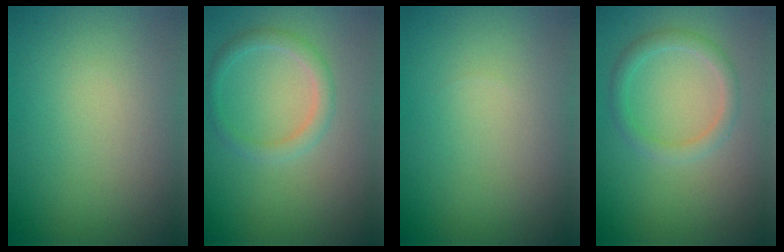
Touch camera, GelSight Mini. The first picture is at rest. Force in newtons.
{"total": 1.9, "press": 1.9, "slide": 0.2}
{"total": 0.0}
{"total": 1.9, "press": 1.9, "slide": 0.0}